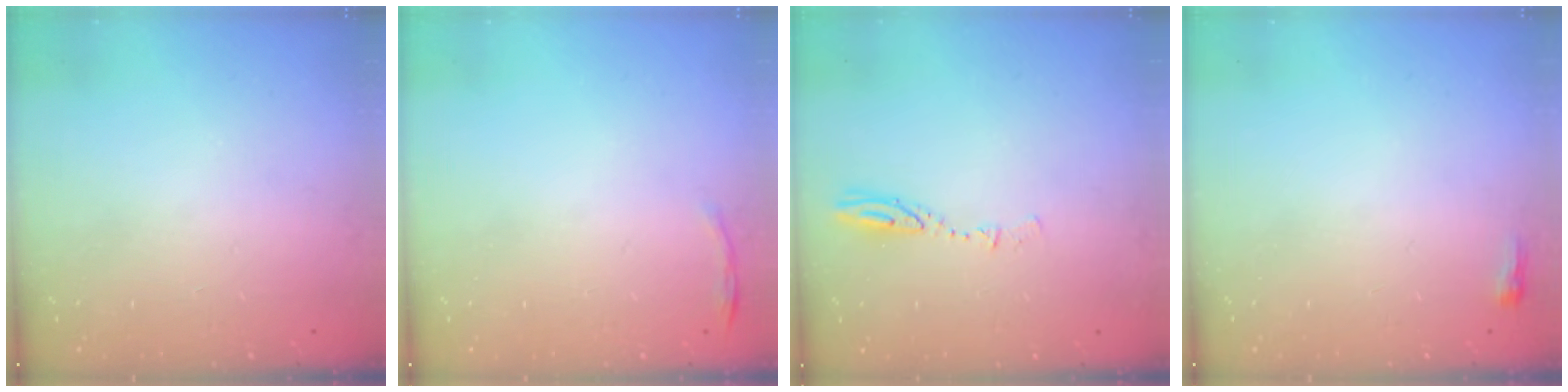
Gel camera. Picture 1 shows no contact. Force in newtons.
{"total": 3.4, "press": 3.3, "slide": 0.9}
{"total": 4.0, "press": 4.0, "slide": 0.3}
{"total": 2.3, "press": 2.2, "slide": 0.7}